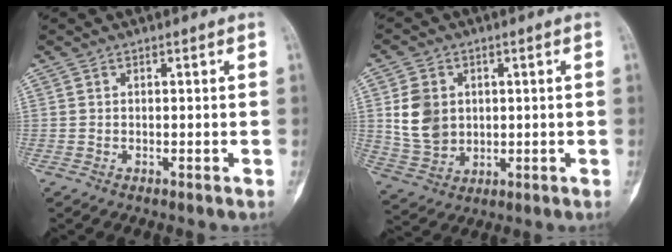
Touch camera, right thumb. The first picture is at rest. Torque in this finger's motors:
{"motor_torque": [0.72, 1.23, 0.88, 0.14, 0.07]}